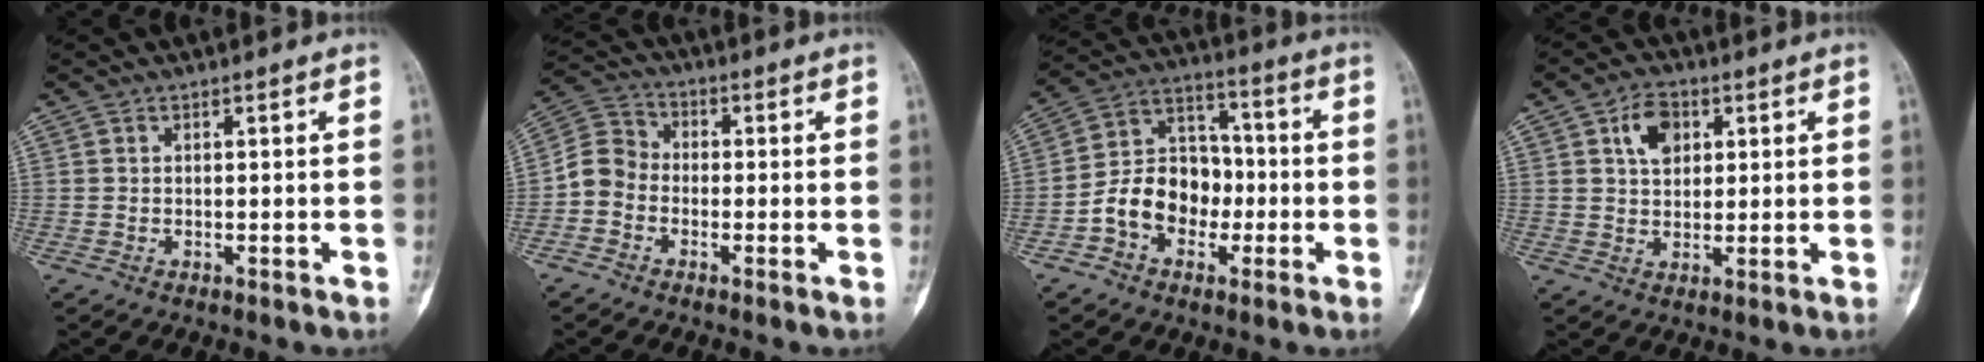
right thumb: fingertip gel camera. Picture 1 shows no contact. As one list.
[{"total": 6.0, "force": [-1.9, 5.0, 2.8], "torque": [-0.041, 0.024, -0.055]}, {"total": 12.5, "force": [-3.3, 9.5, 7.3], "torque": [-0.088, 0.048, -0.066]}, {"total": 6.4, "force": [2.3, 4.4, 4.1], "torque": [-0.049, 0.000, 0.037]}]